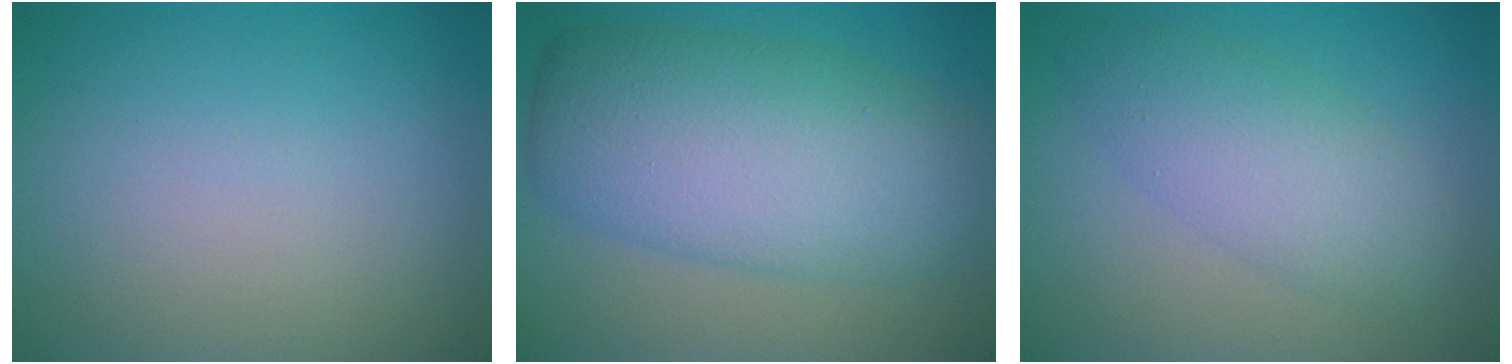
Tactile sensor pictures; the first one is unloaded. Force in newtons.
{"total": 9.6, "press": 9.6, "slide": 0.2}
{"total": 4.3, "press": 4.3, "slide": 0.3}